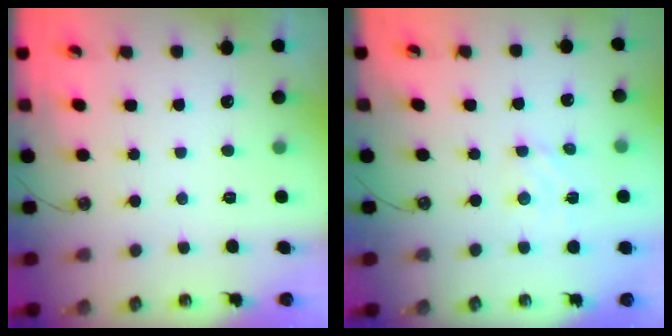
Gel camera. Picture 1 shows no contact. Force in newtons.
{"total": 2.7, "press": 2.6, "slide": 0.4}